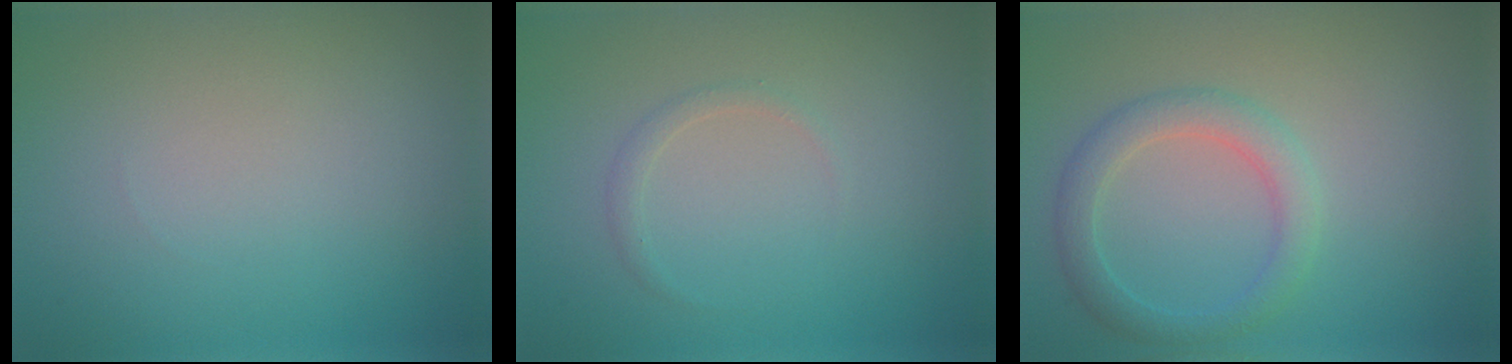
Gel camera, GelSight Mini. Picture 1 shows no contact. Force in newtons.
{"total": 0.8, "press": 0.8, "slide": 0.2}
{"total": 2.8, "press": 2.8, "slide": 0.0}